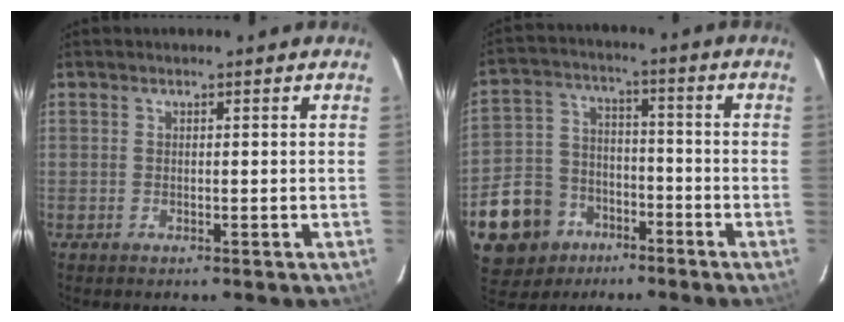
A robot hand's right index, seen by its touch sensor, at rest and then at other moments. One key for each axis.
{"total": 14.4, "fx": -7.8, "fy": 11.3, "fz": 4.2, "tx": -0.128, "ty": 0.036, "tz": -0.115}